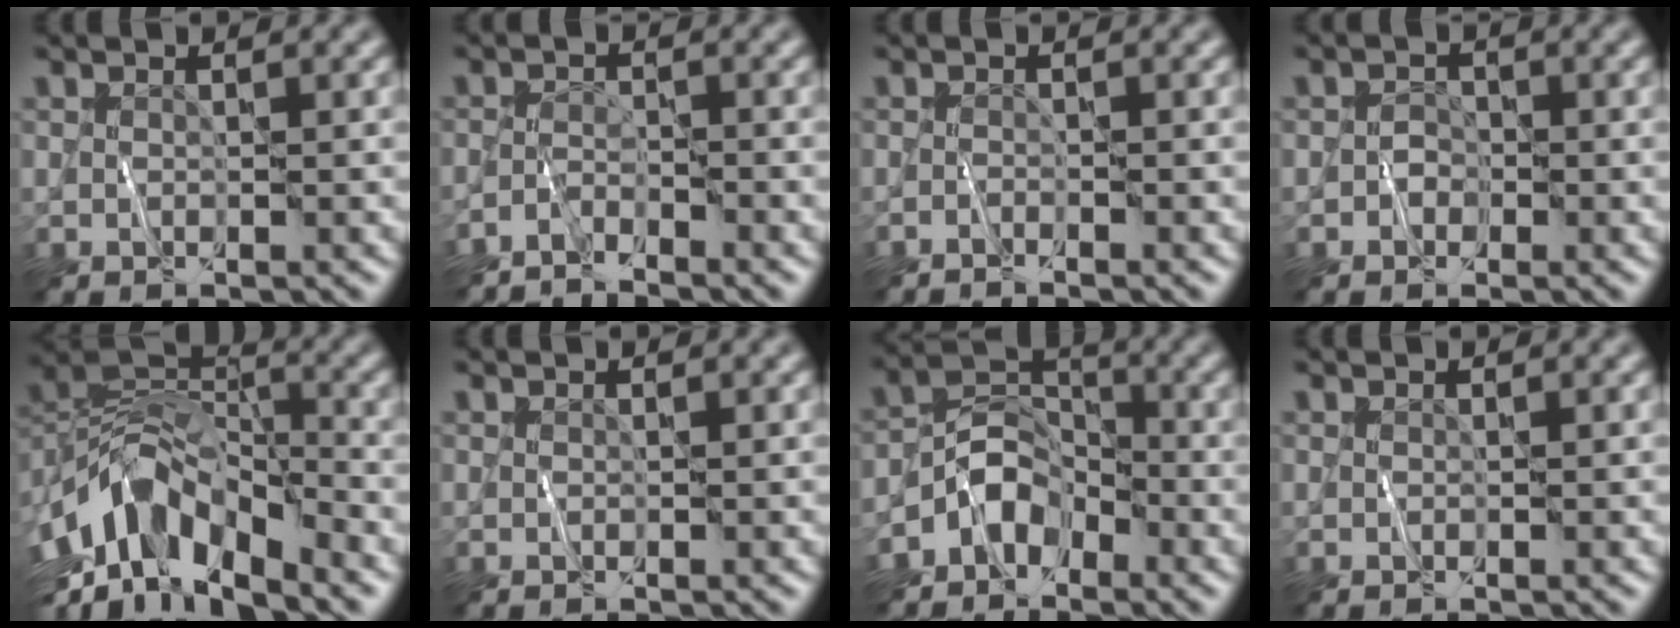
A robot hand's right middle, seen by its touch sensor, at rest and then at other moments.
{"total": 2.1, "force": [-2.0, 0.1, 0.5], "torque": [-0.013, 0.001, -0.048]}
{"total": 0.9, "force": [-0.9, -0.1, 0.1], "torque": [-0.001, 0.001, -0.020]}
{"total": 0.9, "force": [-0.4, 0.8, 0.2], "torque": [0.003, 0.006, -0.009]}
{"total": 11.8, "force": [-5.2, 5.2, 9.2], "torque": [-0.161, 0.006, -0.109]}
{"total": 0.0}
{"total": 4.2, "force": [-2.6, 2.7, 1.8], "torque": [-0.021, 0.006, -0.060]}
{"total": 0.0}